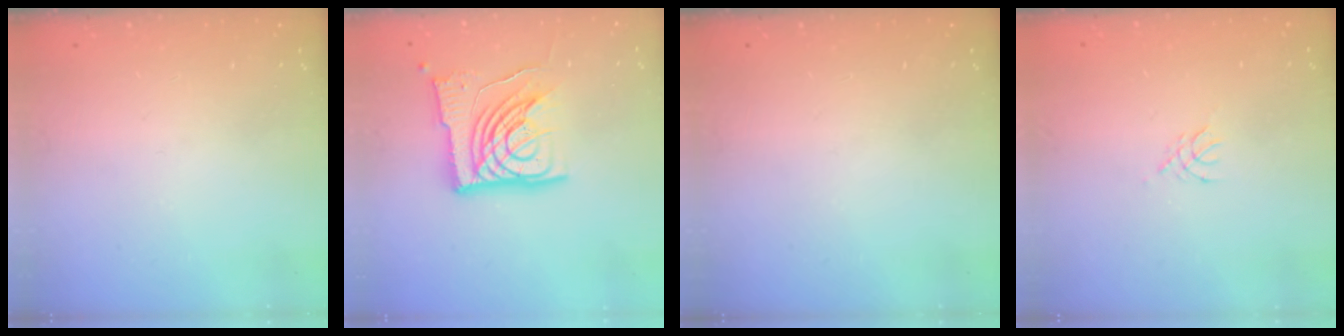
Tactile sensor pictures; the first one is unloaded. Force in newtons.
{"total": 15.6, "press": 15.5, "slide": 1.6}
{"total": 0.0}
{"total": 2.7, "press": 2.6, "slide": 0.6}